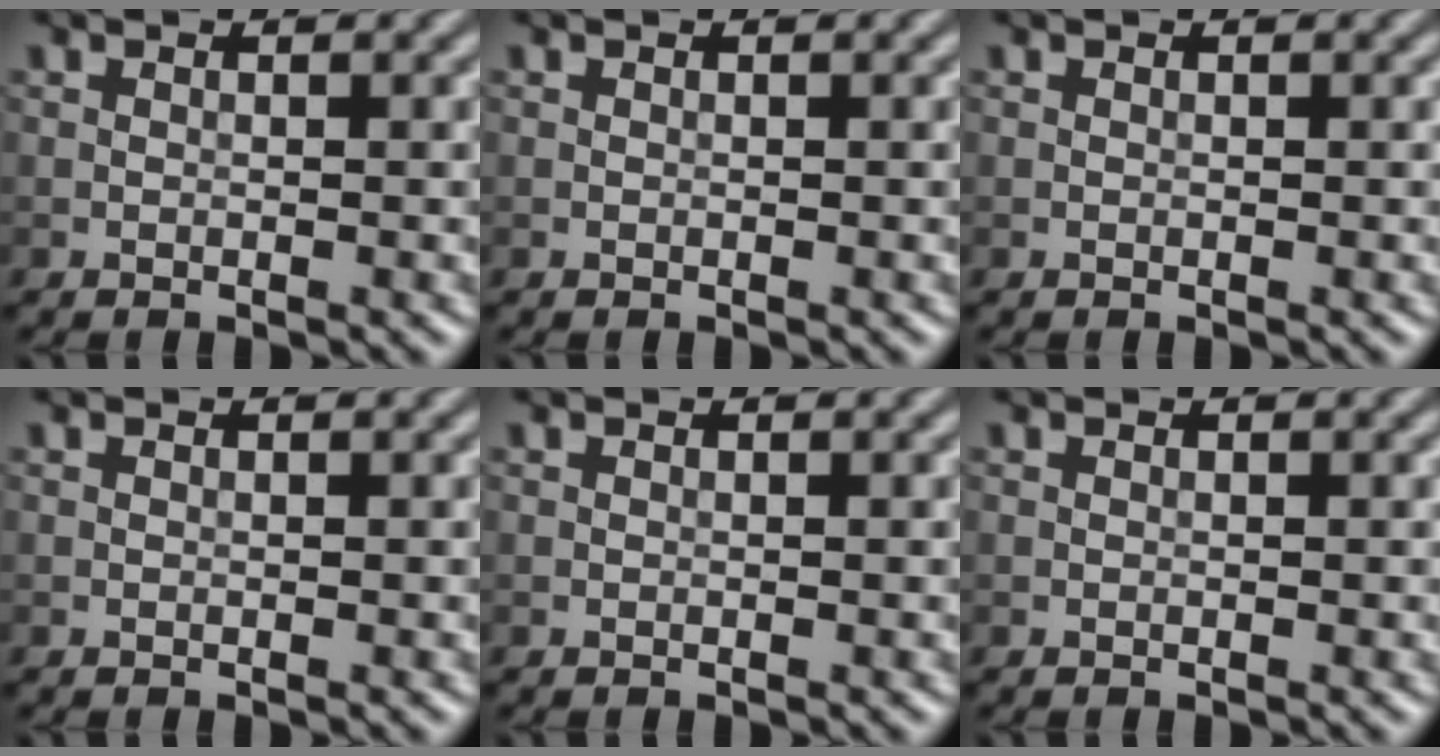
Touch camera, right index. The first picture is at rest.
{"total": 0.0}
{"total": 0.0}
{"total": 0.0}
{"total": 0.0}
{"total": 0.0}